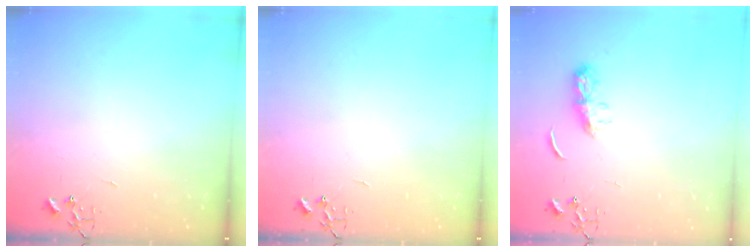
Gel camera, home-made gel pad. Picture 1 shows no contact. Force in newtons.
{"total": 0.0}
{"total": 6.5, "press": 6.4, "slide": 0.6}